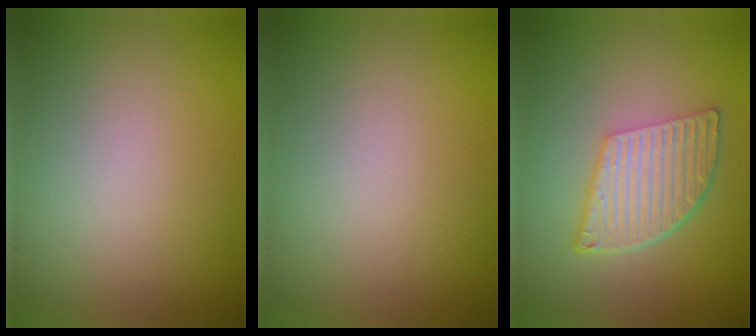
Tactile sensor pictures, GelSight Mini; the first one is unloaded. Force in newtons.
{"total": 0.0}
{"total": 6.1, "press": 4.1, "slide": 4.5}